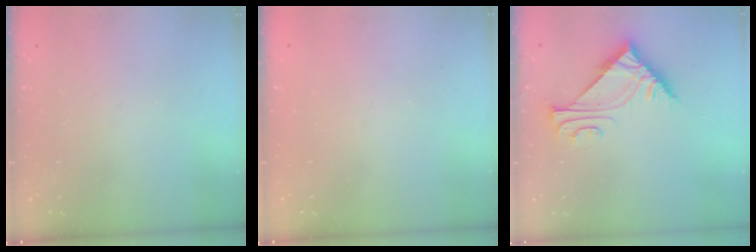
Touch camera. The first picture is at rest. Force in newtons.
{"total": 1.3, "press": 1.3, "slide": 0.2}
{"total": 6.4, "press": 6.4, "slide": 0.1}